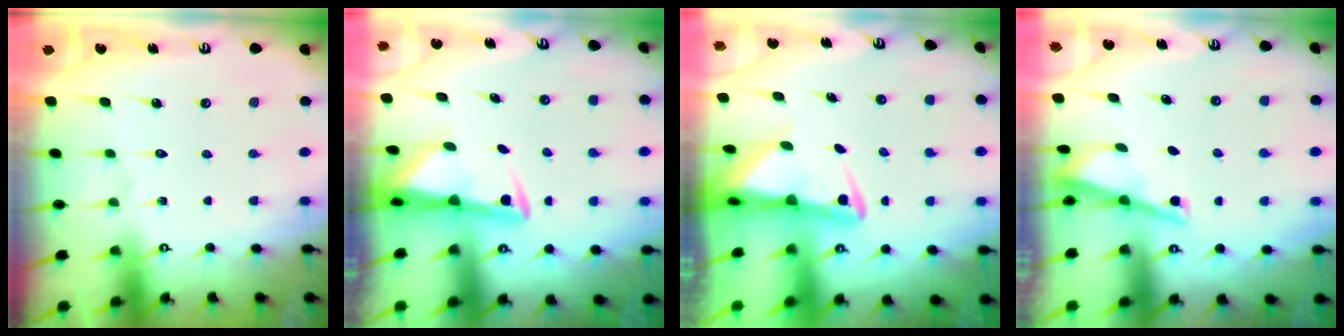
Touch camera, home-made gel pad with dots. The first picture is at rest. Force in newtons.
{"total": 3.0, "press": 2.9, "slide": 0.6}
{"total": 3.4, "press": 3.4, "slide": 0.6}
{"total": 2.9, "press": 2.9, "slide": 0.2}